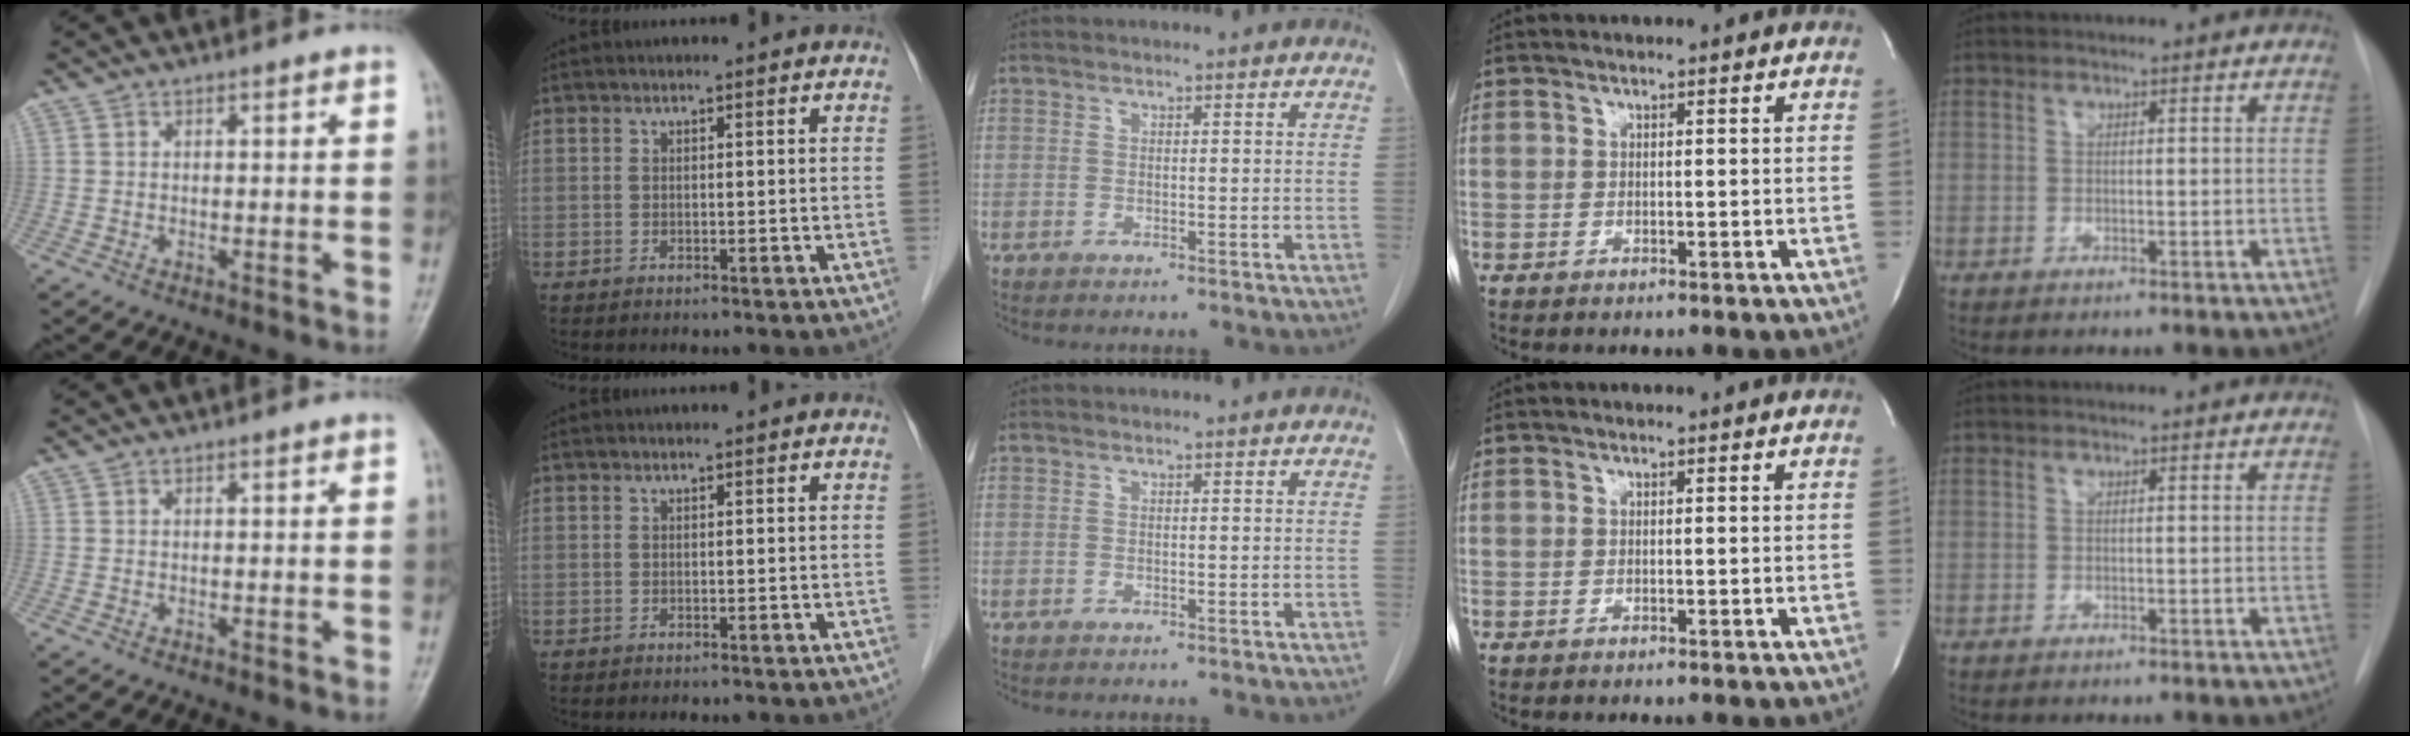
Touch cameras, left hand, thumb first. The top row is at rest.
{}